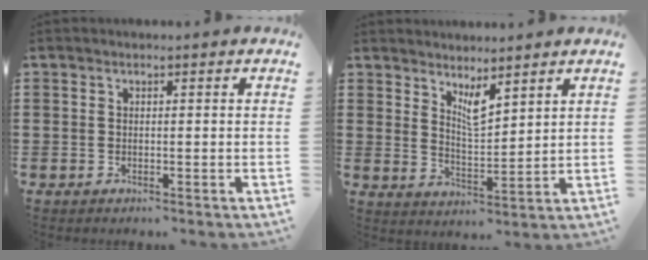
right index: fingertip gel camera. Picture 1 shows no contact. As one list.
[{"total": 4.2, "force": [3.5, 0.9, 2.1], "torque": [-0.043, -0.012, 0.061]}]